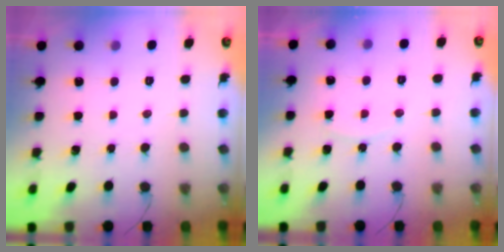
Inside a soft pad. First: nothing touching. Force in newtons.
{"total": 6.4, "press": 6.4, "slide": 0.7}